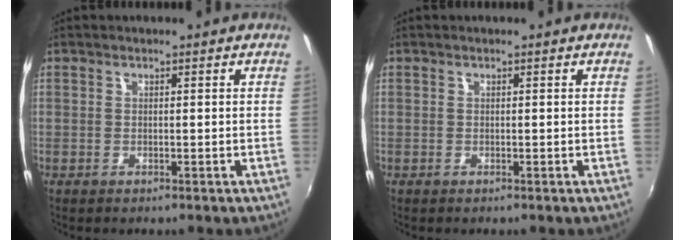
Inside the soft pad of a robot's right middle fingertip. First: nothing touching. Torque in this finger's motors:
{"motor_torque": [0.00, 0.00, 0.00, 0.00]}